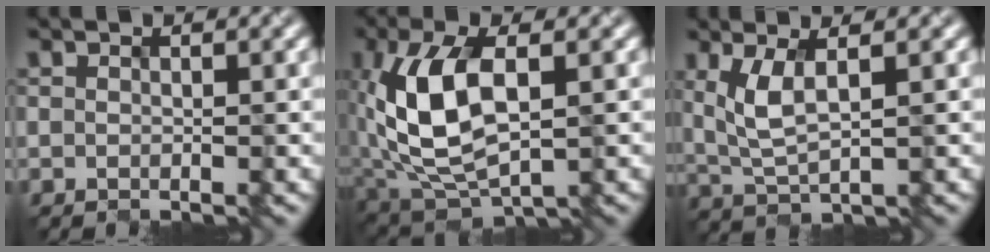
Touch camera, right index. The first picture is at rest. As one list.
[{"total": 8.4, "force": [0.2, 4.4, 7.1], "torque": [-0.163, 0.007, 0.009]}, {"total": 3.5, "force": [0.9, 1.2, 3.1], "torque": [-0.082, -0.006, 0.033]}]